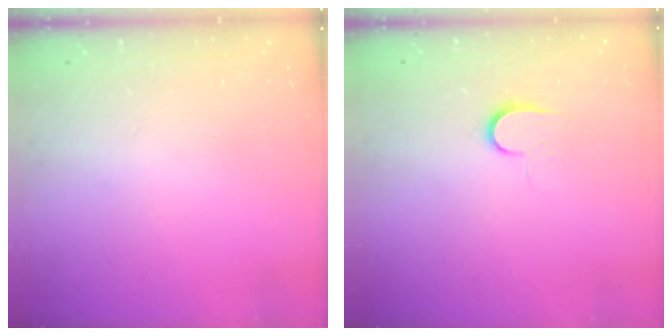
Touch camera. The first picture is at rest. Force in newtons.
{"total": 6.4, "press": 6.3, "slide": 0.7}